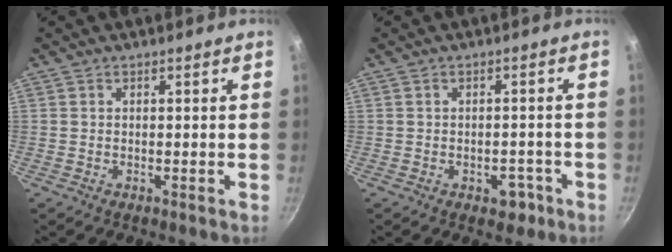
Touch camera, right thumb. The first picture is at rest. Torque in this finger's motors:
{"motor_torque": [0.40, 0.18, 0.41, -0.14, 0.14]}